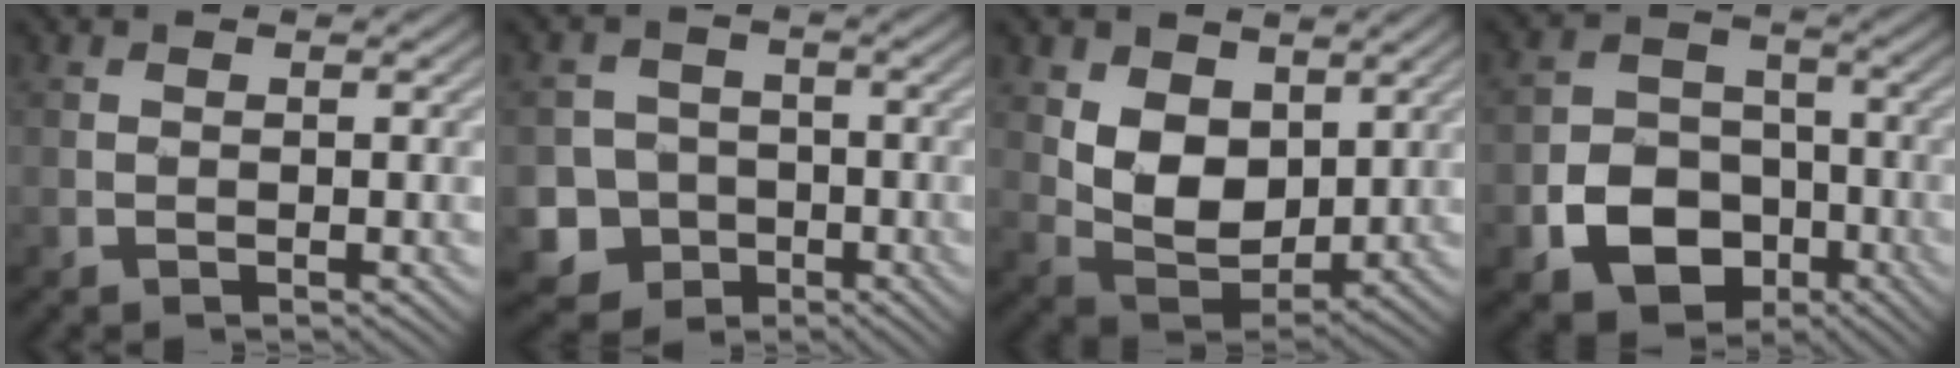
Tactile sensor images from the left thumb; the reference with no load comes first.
{"total": 7.0, "force": [-2.6, 6.3, 1.6], "torque": [-0.042, -0.011, -0.076]}
{"total": 7.8, "force": [2.6, 5.4, 5.0], "torque": [-0.121, -0.016, 0.050]}
{"total": 9.3, "force": [-4.0, 7.1, 4.5], "torque": [-0.099, -0.021, -0.078]}